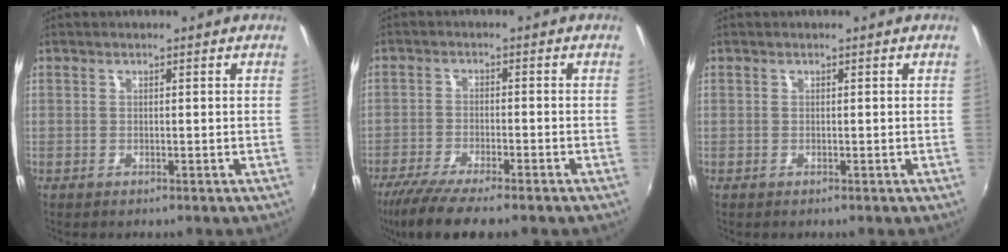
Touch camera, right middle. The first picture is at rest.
{"total": 10.3, "force": [-8.2, 1.4, 6.0], "torque": [-0.136, -0.035, -0.141]}
{"total": 0.0}